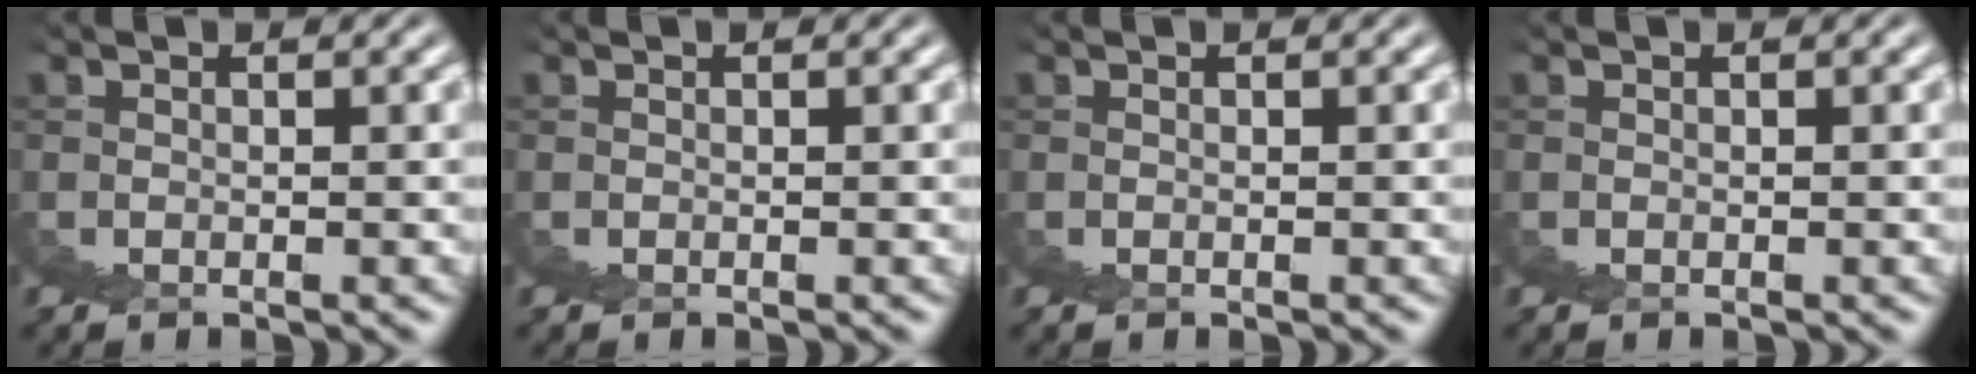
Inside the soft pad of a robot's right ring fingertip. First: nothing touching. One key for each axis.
{"total": 0.0}
{"total": 0.0}
{"total": 0.0}